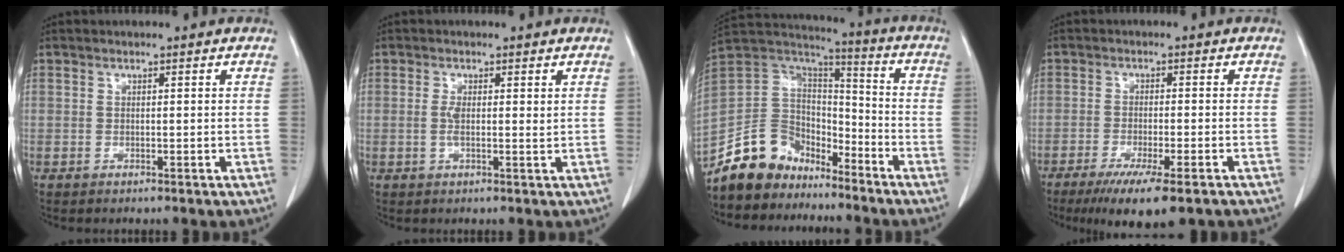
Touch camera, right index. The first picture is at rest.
{"total": 2.2, "force": [0.4, 0.6, 2.0], "torque": [-0.041, 0.001, 0.009]}
{"total": 12.1, "force": [-9.7, 7.0, 2.1], "torque": [-0.046, 0.061, -0.181]}
{"total": 10.5, "force": [-7.4, 1.2, 7.4], "torque": [-0.107, -0.023, -0.109]}